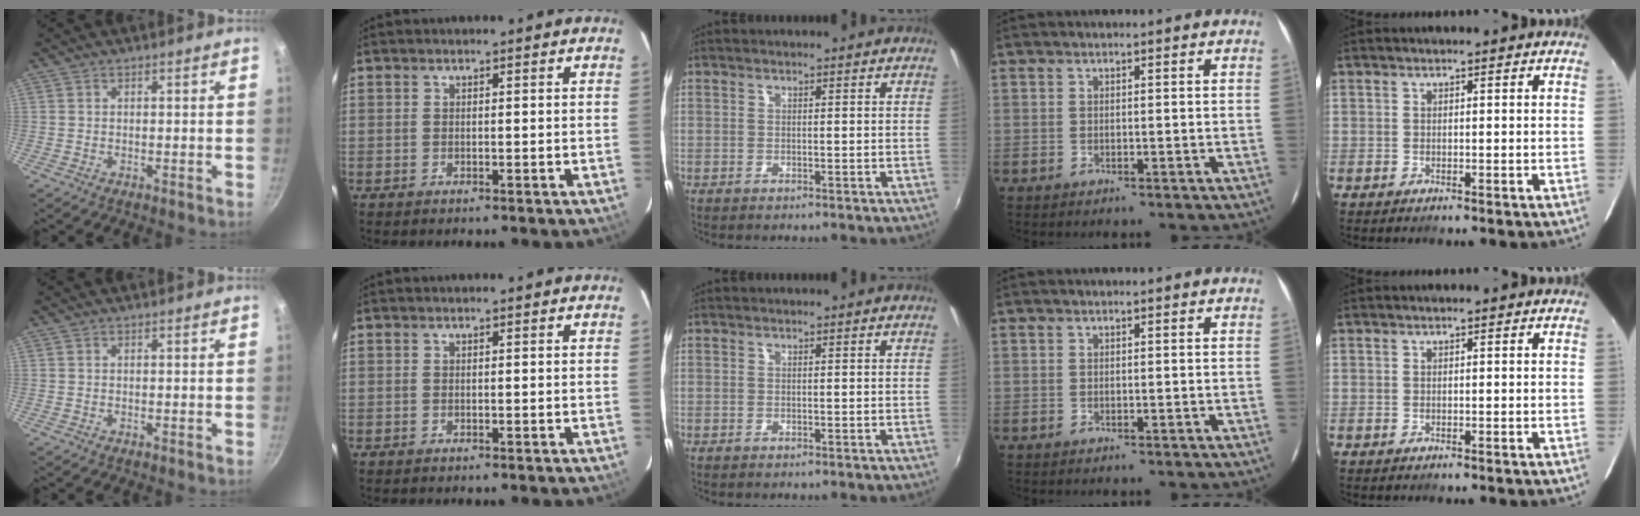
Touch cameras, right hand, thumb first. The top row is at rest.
{}